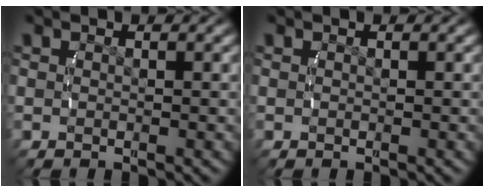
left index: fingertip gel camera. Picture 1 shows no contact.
{"total": 0.0}